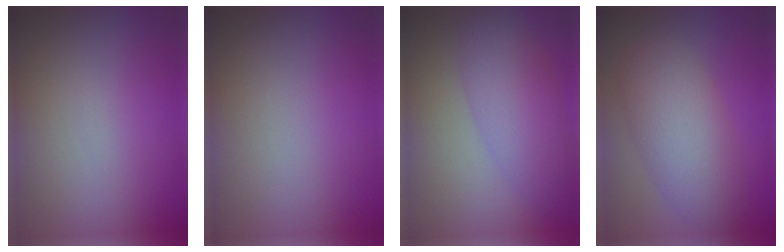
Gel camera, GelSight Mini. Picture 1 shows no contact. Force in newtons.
{"total": 0.0}
{"total": 4.3, "press": 4.3, "slide": 0.0}
{"total": 5.6, "press": 5.6, "slide": 0.2}